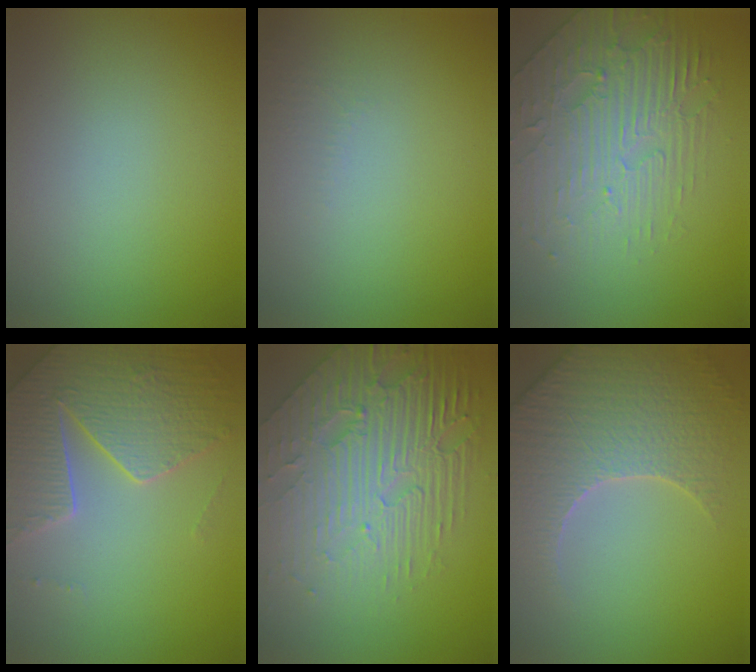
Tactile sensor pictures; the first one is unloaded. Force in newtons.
{"total": 1.0, "press": 0.9, "slide": 0.3}
{"total": 4.2, "press": 3.8, "slide": 1.7}
{"total": 4.6, "press": 4.5, "slide": 1.3}
{"total": 8.4, "press": 5.6, "slide": 6.2}
{"total": 5.4, "press": 5.1, "slide": 1.7}